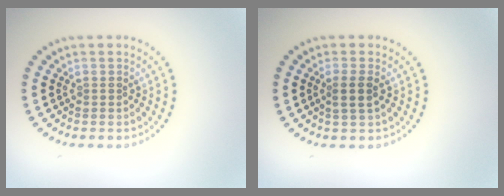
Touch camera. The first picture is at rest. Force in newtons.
{"total": 1.9, "press": 1.7, "slide": 0.9}